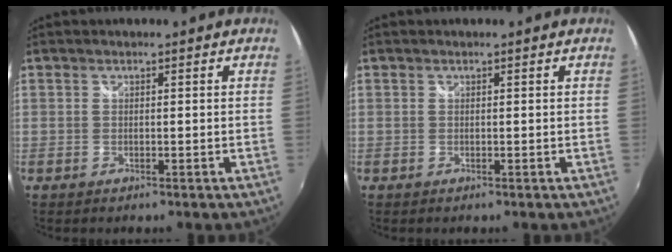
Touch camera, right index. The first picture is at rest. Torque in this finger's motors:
{"motor_torque": [0.00, 0.00, 0.00, 0.01]}